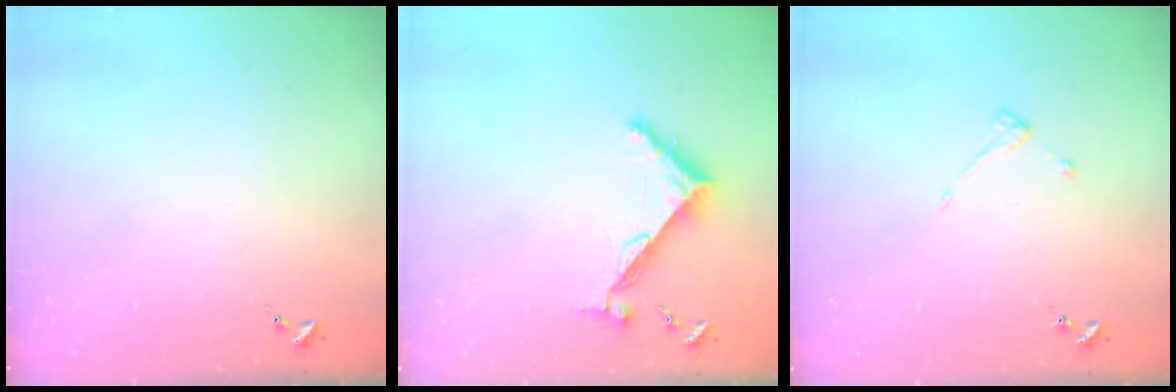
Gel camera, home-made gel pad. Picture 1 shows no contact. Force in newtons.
{"total": 7.3, "press": 7.3, "slide": 0.6}
{"total": 2.9, "press": 2.9, "slide": 0.5}